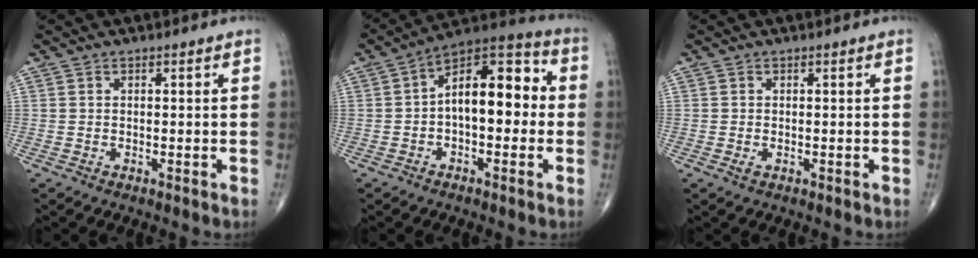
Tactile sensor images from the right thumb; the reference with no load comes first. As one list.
[{"total": 14.0, "force": [-0.1, 7.4, 11.9], "torque": [-0.151, 0.044, -0.017]}, {"total": 0.8, "force": [-0.2, 0.5, 0.6], "torque": [-0.014, -0.001, -0.004]}]